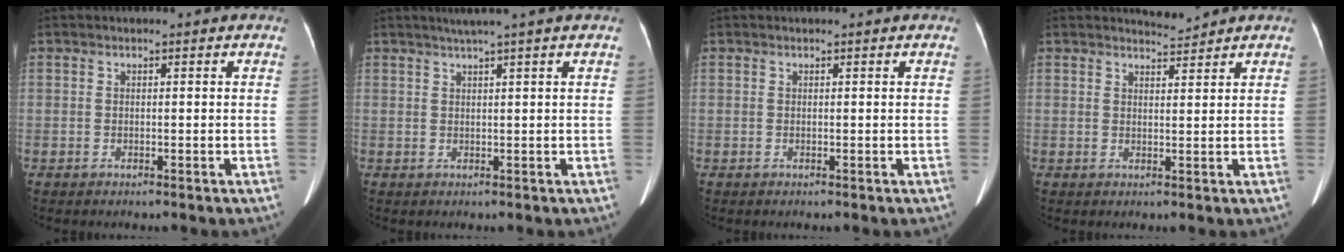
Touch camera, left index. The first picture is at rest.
{"total": 3.3, "force": [2.4, -1.1, 2.0], "torque": [-0.029, 0.006, 0.044]}
{"total": 0.5, "force": [0.5, 0.0, 0.1], "torque": [-0.001, 0.005, 0.006]}
{"total": 2.0, "force": [1.9, -0.5, -0.4], "torque": [-0.002, -0.007, 0.038]}